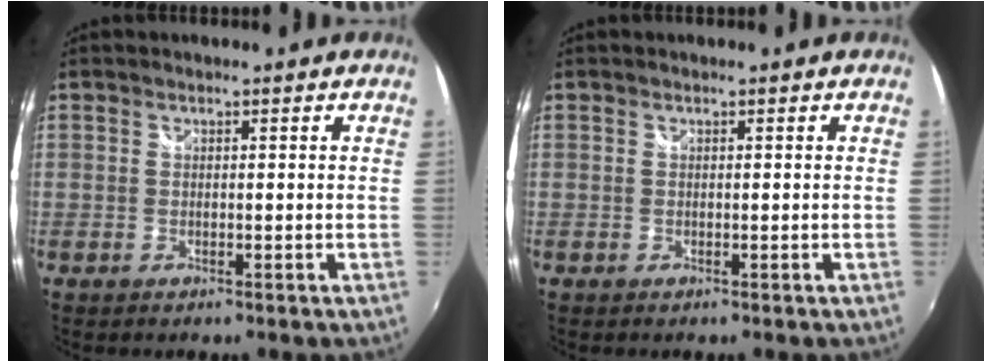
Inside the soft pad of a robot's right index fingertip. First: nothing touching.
{"total": 0.0}